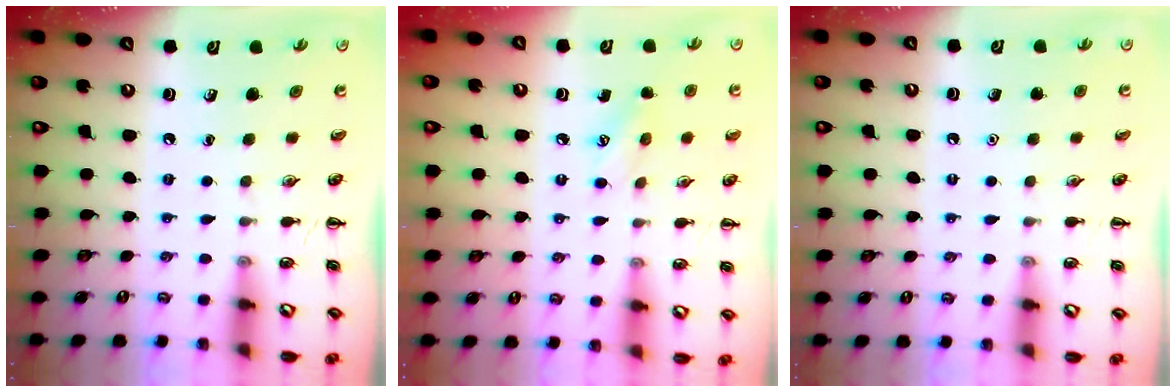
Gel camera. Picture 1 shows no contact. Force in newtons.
{"total": 6.7, "press": 6.5, "slide": 1.5}
{"total": 1.6, "press": 1.6, "slide": 0.1}